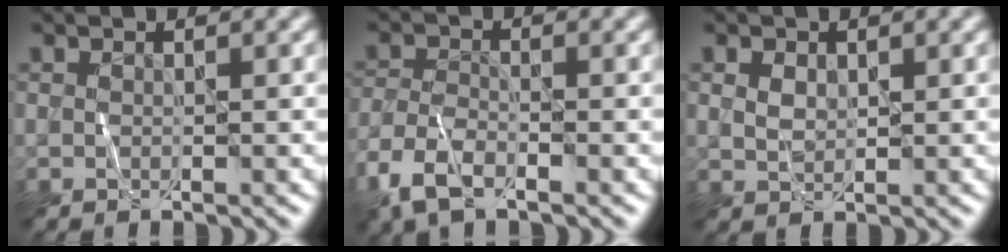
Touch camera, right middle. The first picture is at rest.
{"total": 3.9, "force": [-2.8, 1.6, 2.2], "torque": [-0.053, -0.007, -0.065]}
{"total": 0.9, "force": [0.3, 0.7, 0.6], "torque": [-0.014, -0.001, 0.011]}